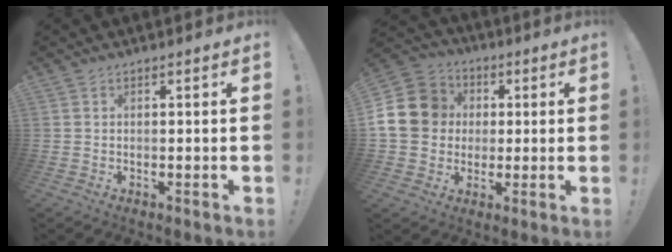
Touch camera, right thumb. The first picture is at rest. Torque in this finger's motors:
{"motor_torque": [1.67, 2.77, 1.03, -0.85, 0.10]}